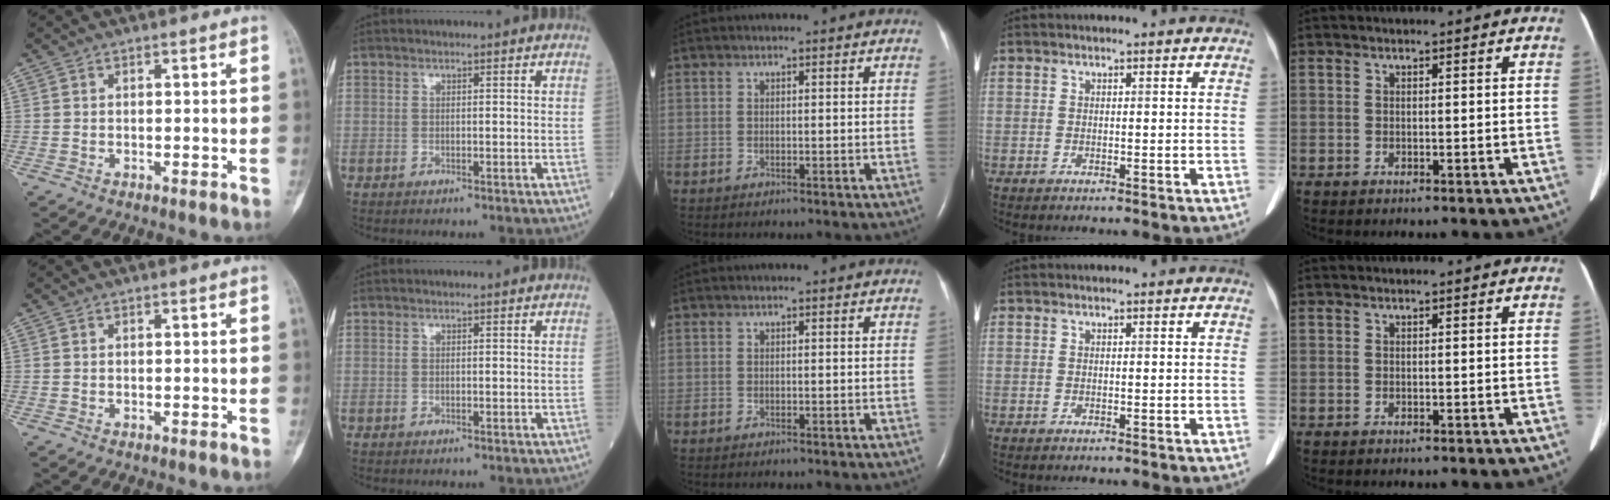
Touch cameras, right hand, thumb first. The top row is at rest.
{}